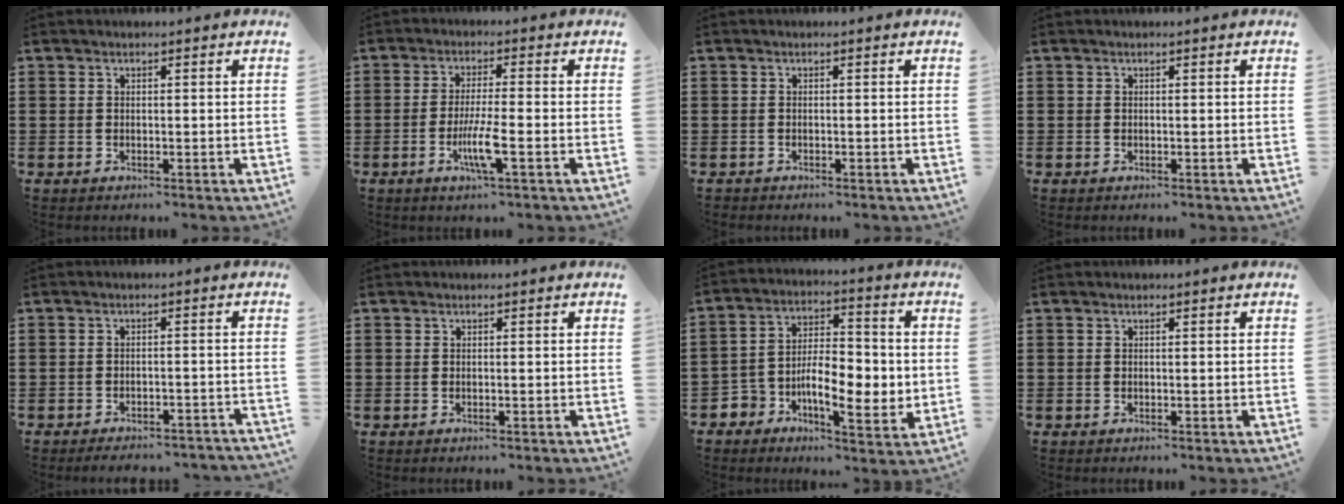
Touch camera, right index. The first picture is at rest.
{"total": 5.9, "force": [-2.1, 0.5, 5.5], "torque": [-0.111, -0.017, -0.040]}
{"total": 0.8, "force": [-0.7, 0.2, -0.3], "torque": [0.006, 0.004, -0.017]}
{"total": 0.0}
{"total": 2.6, "force": [-2.6, 0.1, 0.2], "torque": [-0.007, -0.001, -0.053]}
{"total": 0.0}
{"total": 8.0, "force": [-2.2, 4.6, 6.1], "torque": [-0.111, 0.000, -0.041]}
{"total": 0.0}